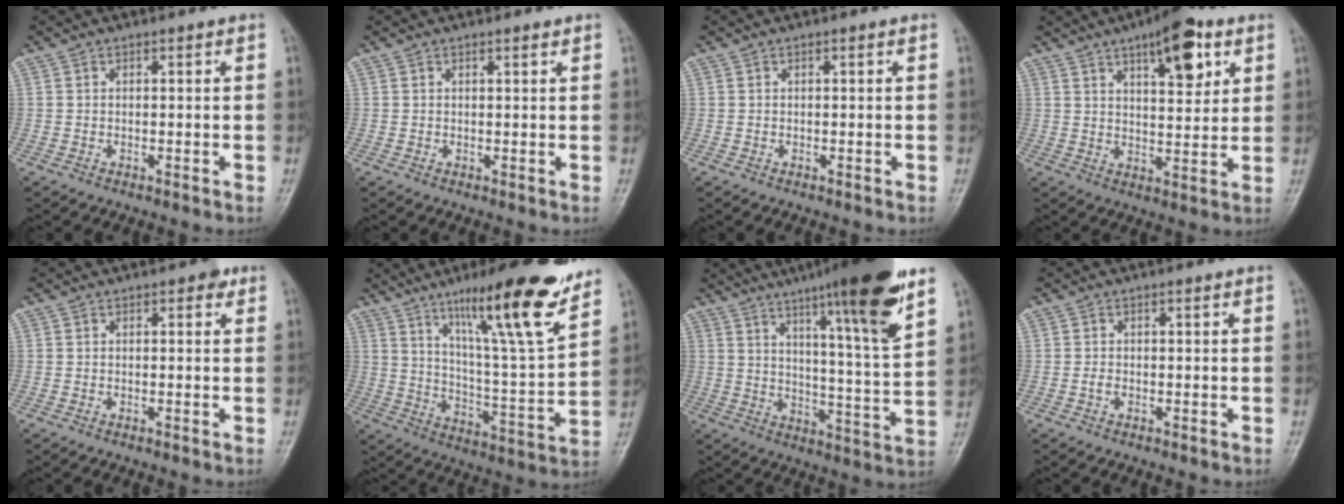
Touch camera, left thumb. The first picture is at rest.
{"total": 0.8, "force": [0.6, 0.2, 0.5], "torque": [-0.008, -0.004, 0.010]}
{"total": 0.0}
{"total": 11.6, "force": [6.0, 4.4, 9.0], "torque": [-0.106, -0.026, 0.086]}
{"total": 1.5, "force": [0.7, 0.9, 1.0], "torque": [-0.001, 0.001, 0.004]}
{"total": 20.6, "force": [13.5, 2.7, 15.3], "torque": [-0.214, -0.072, 0.218]}
{"total": 19.8, "force": [11.8, 1.6, 15.9], "torque": [-0.218, -0.055, 0.175]}
{"total": 1.0, "force": [-0.2, 0.6, 0.8], "torque": [-0.013, 0.003, -0.005]}